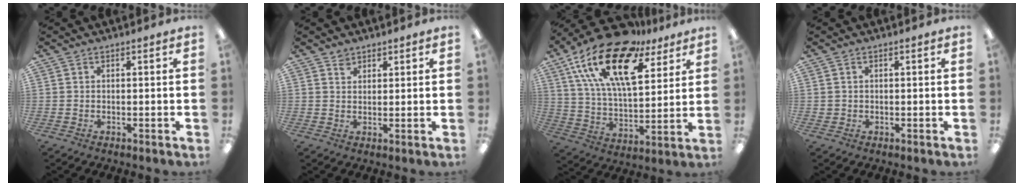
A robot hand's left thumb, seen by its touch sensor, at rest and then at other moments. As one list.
[{"total": 2.2, "force": [1.8, 1.2, 0.2], "torque": [0.003, -0.006, 0.035]}, {"total": 22.2, "force": [13.4, 9.7, 14.8], "torque": [-0.281, -0.069, 0.232]}, {"total": 1.1, "force": [0.5, 0.9, 0.4], "torque": [-0.009, 0.004, 0.009]}]